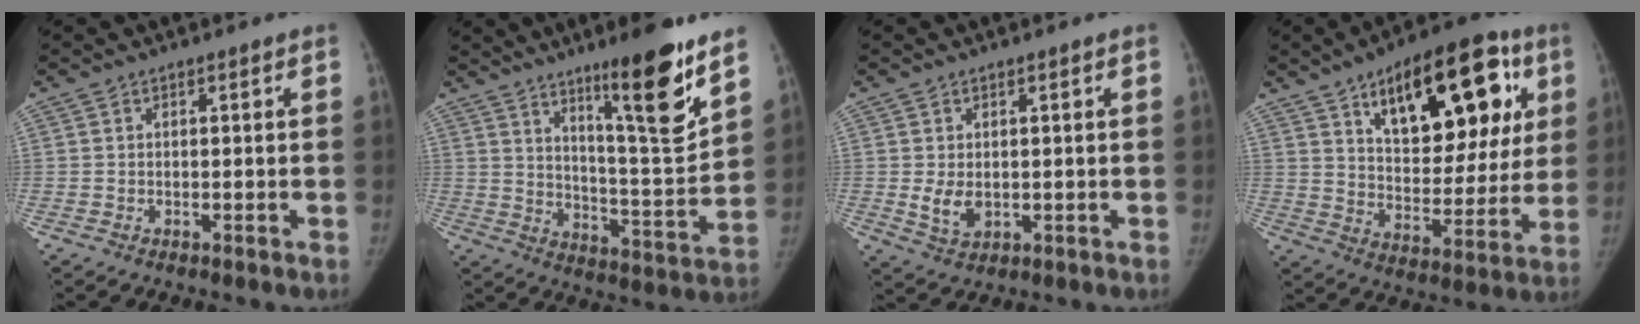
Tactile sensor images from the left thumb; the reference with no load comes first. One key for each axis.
{"total": 16.4, "fx": 10.5, "fy": 1.9, "fz": 12.5, "tx": -0.168, "ty": -0.081, "tz": 0.173}
{"total": 4.2, "fx": -0.3, "fy": 3.0, "fz": 3.0, "tx": -0.049, "ty": -0.009, "tz": 0.004}
{"total": 25.1, "fx": 10.9, "fy": 12.1, "fz": 19.0, "tx": -0.221, "ty": -0.017, "tz": 0.165}